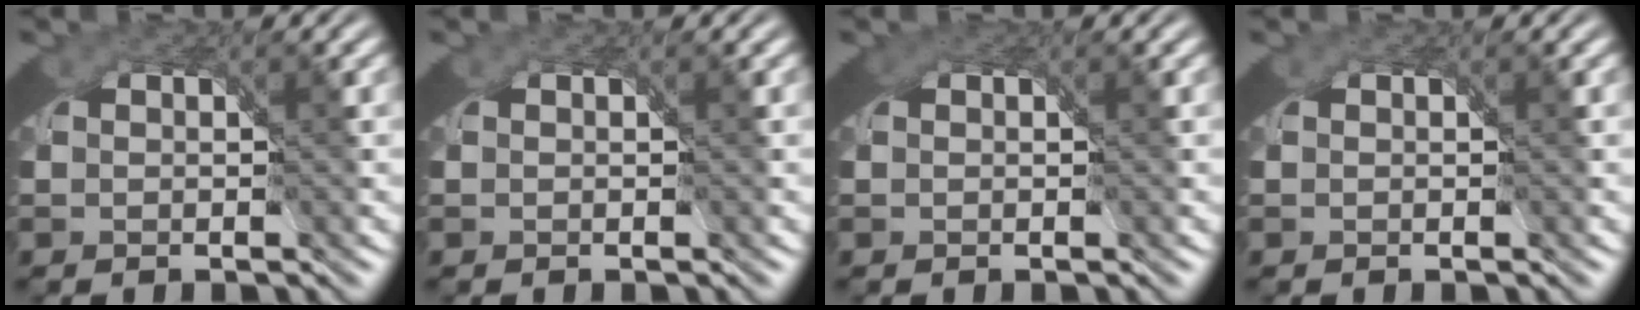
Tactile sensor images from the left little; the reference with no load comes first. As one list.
[{"total": 0.0}, {"total": 0.9, "force": [0.3, 0.7, 0.5], "torque": [-0.004, -0.001, 0.001]}, {"total": 0.0}]